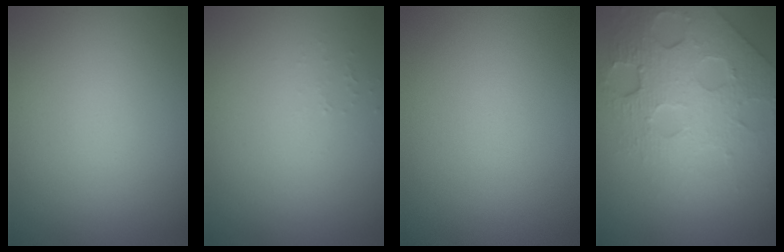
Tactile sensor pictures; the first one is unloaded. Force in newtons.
{"total": 0.5, "press": 0.5, "slide": 0.1}
{"total": 0.0}
{"total": 8.2, "press": 5.6, "slide": 6.0}